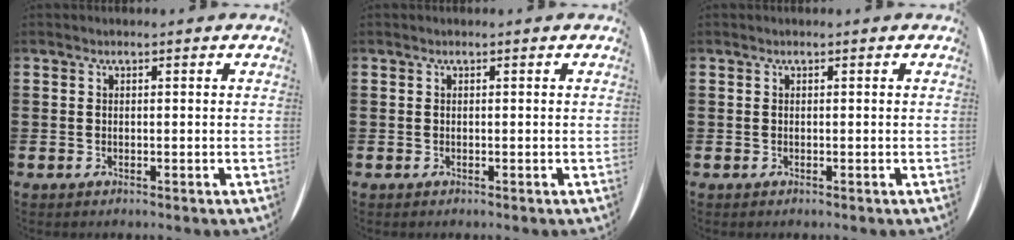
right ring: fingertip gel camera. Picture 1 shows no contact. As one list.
[{"total": 0.0}, {"total": 0.0}]